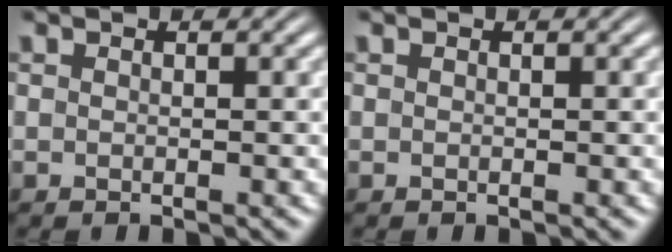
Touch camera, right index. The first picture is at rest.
{"total": 0.0}